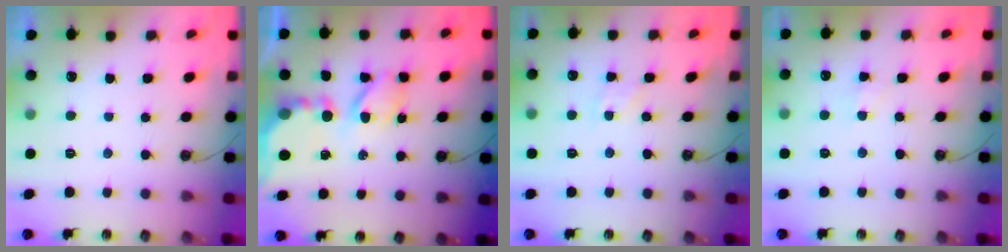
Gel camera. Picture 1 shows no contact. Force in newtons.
{"total": 6.6, "press": 6.5, "slide": 0.6}
{"total": 2.4, "press": 2.4, "slide": 0.4}
{"total": 3.4, "press": 3.4, "slide": 0.6}